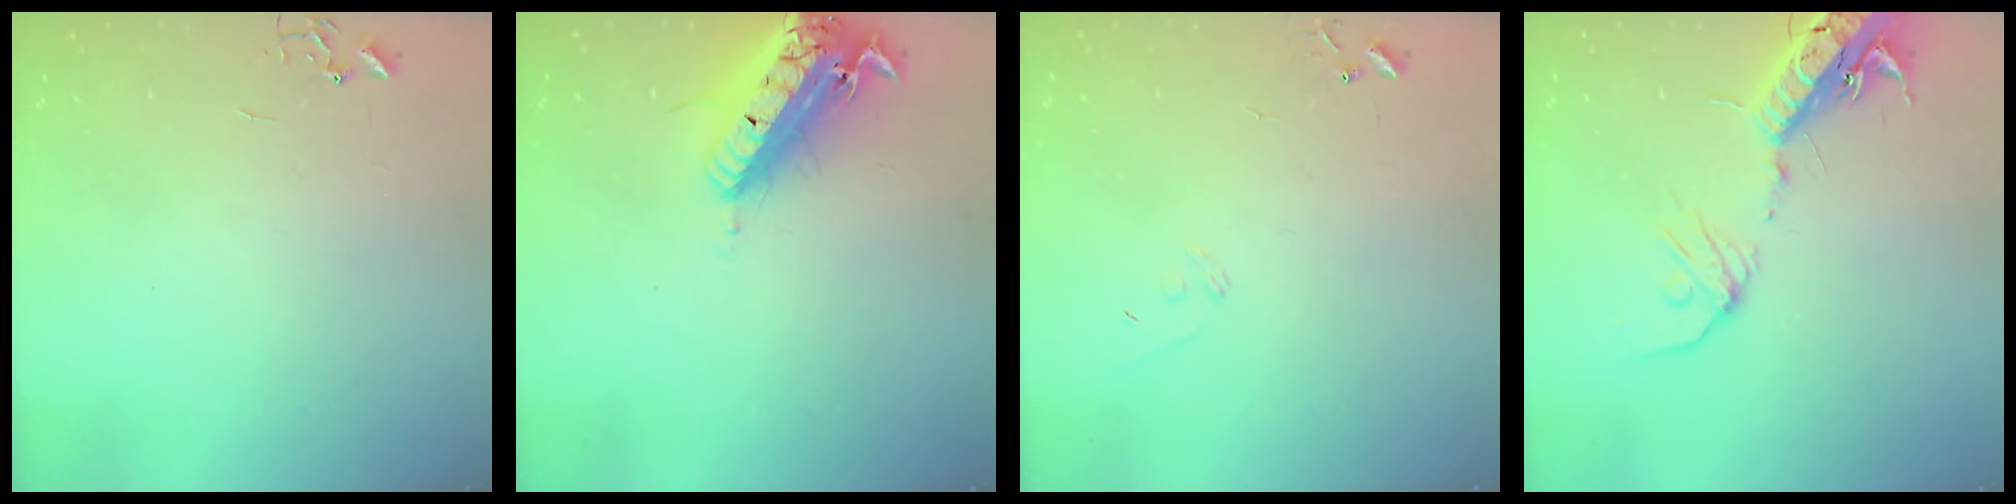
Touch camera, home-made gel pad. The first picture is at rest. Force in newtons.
{"total": 21.3, "press": 20.9, "slide": 4.2}
{"total": 6.8, "press": 6.7, "slide": 0.5}
{"total": 17.9, "press": 17.4, "slide": 4.3}